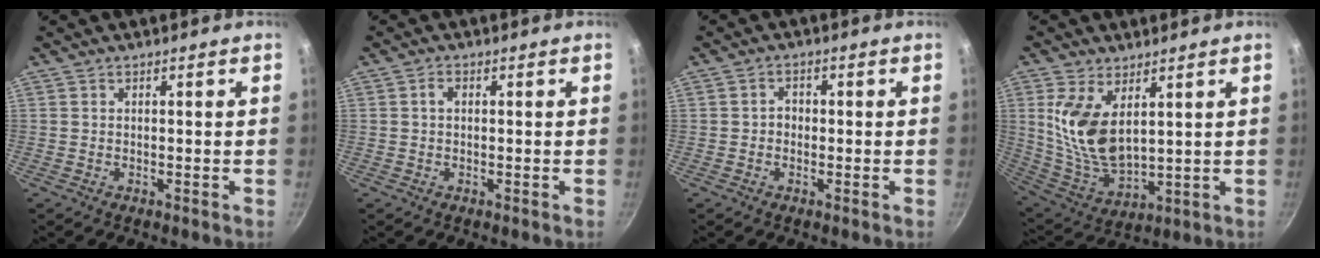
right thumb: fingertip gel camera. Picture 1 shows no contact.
{"total": 1.5, "force": [0.2, 1.0, 1.1], "torque": [-0.019, 0.006, 0.001]}
{"total": 2.2, "force": [-0.3, 1.8, 1.1], "torque": [-0.008, 0.009, -0.008]}
{"total": 13.2, "force": [4.3, 7.0, 10.4], "torque": [-0.199, -0.040, 0.096]}